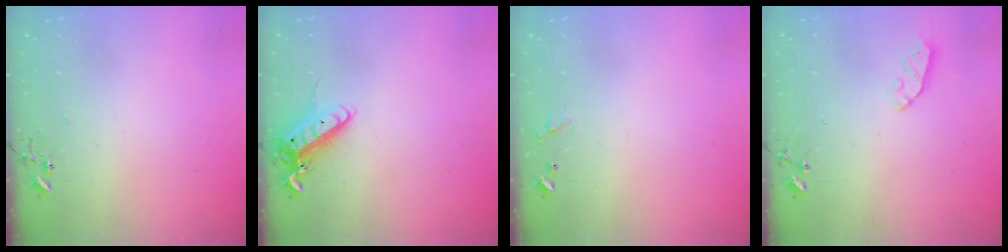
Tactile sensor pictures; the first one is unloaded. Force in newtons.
{"total": 12.5, "press": 12.5, "slide": 1.1}
{"total": 7.7, "press": 7.7, "slide": 0.3}
{"total": 5.5, "press": 5.4, "slide": 0.8}